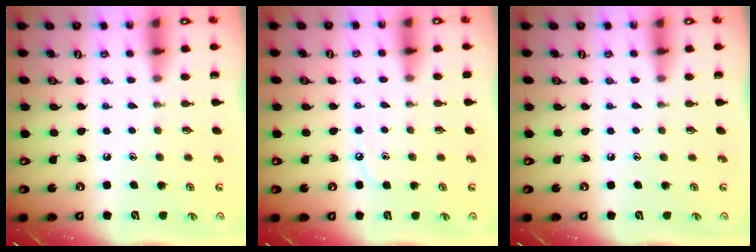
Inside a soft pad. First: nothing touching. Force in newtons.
{"total": 4.8, "press": 4.8, "slide": 0.6}
{"total": 0.0}